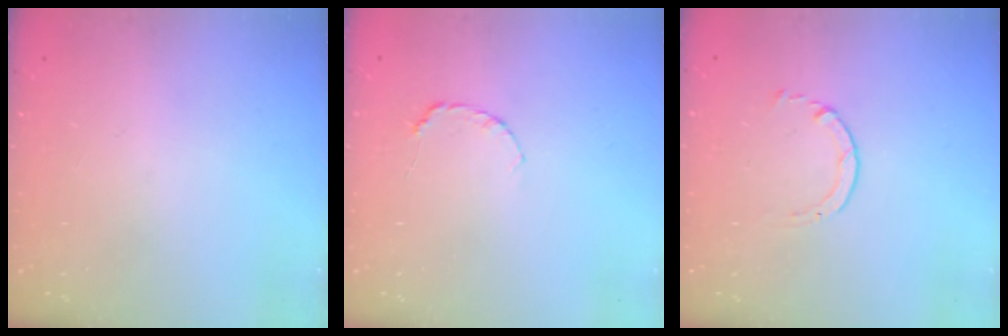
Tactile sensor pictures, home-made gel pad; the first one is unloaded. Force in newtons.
{"total": 4.0, "press": 3.9, "slide": 0.5}
{"total": 1.7, "press": 1.6, "slide": 0.2}